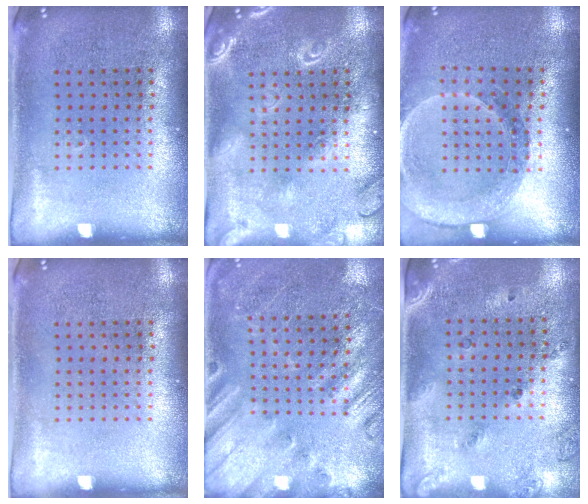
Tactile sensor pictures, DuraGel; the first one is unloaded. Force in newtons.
{"total": 2.1, "press": 2.1, "slide": 0.2}
{"total": 1.5, "press": 1.5, "slide": 0.3}
{"total": 0.0}
{"total": 2.3, "press": 2.1, "slide": 0.9}
{"total": 1.6, "press": 1.1, "slide": 1.1}